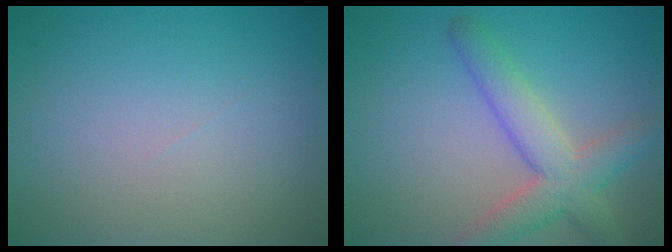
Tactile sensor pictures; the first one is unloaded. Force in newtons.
{"total": 5.1, "press": 5.1, "slide": 0.2}